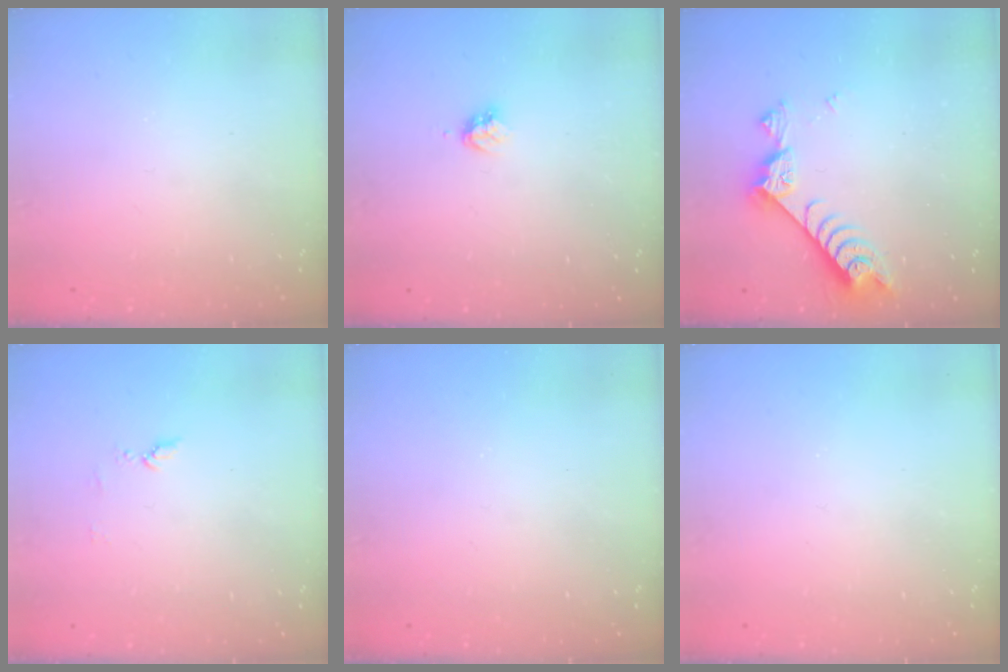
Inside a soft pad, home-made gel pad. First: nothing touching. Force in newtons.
{"total": 3.2, "press": 3.1, "slide": 0.5}
{"total": 7.7, "press": 7.6, "slide": 1.2}
{"total": 5.1, "press": 5.0, "slide": 0.6}
{"total": 0.0}
{"total": 0.0}